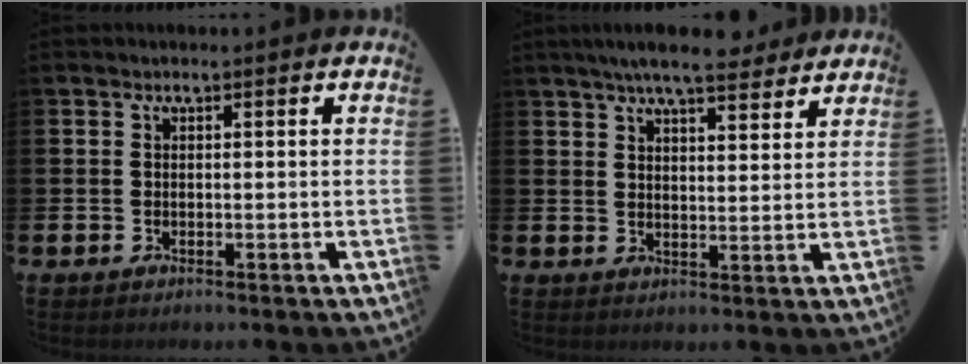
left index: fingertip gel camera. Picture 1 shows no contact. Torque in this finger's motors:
{"motor_torque": [1.04, -1.10, 0.85, 0.21]}